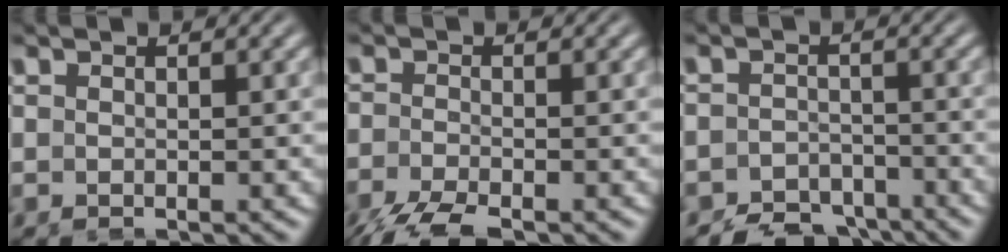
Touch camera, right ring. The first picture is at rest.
{"total": 4.4, "force": [-3.9, 1.1, 1.6], "torque": [-0.033, -0.024, -0.061]}
{"total": 6.8, "force": [-6.2, 2.8, 0.7], "torque": [0.017, -0.018, -0.111]}